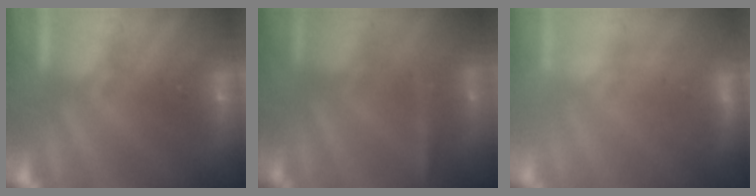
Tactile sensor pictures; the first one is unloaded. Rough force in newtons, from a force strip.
{"total": 2.3}
{"total": 2.6}